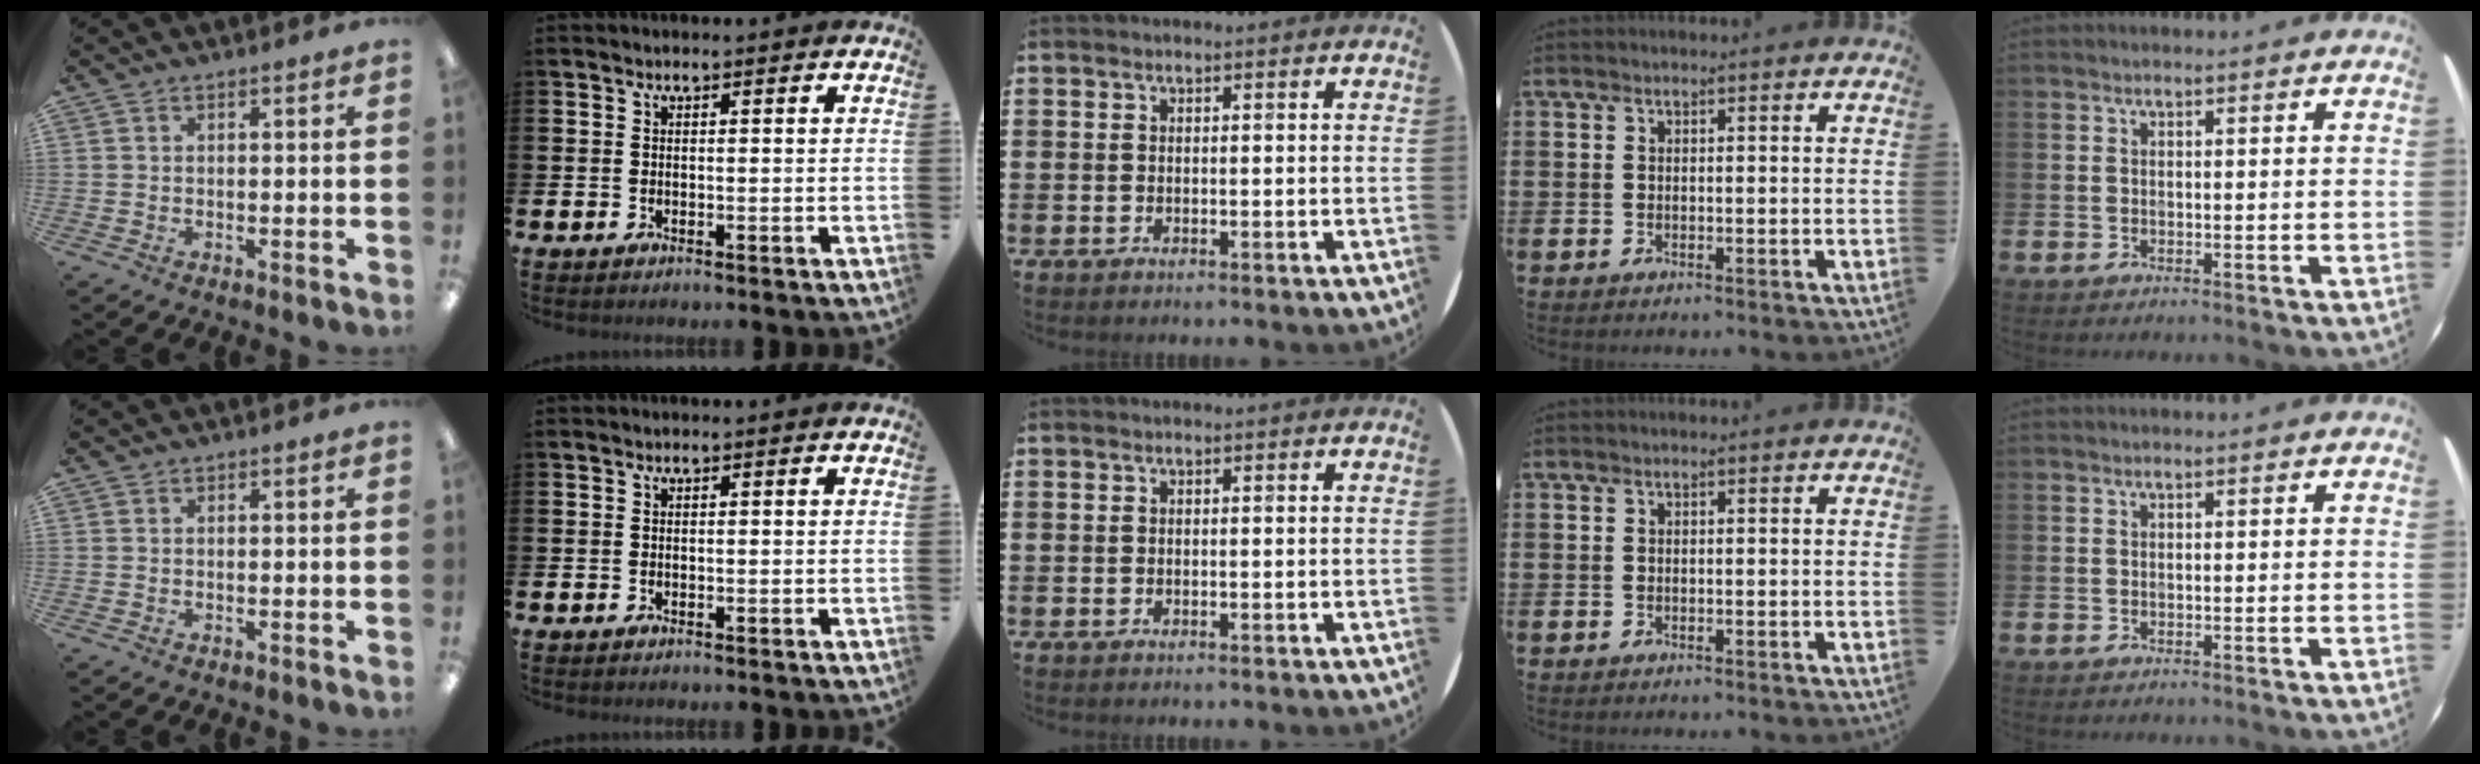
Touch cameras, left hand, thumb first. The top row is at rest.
{}